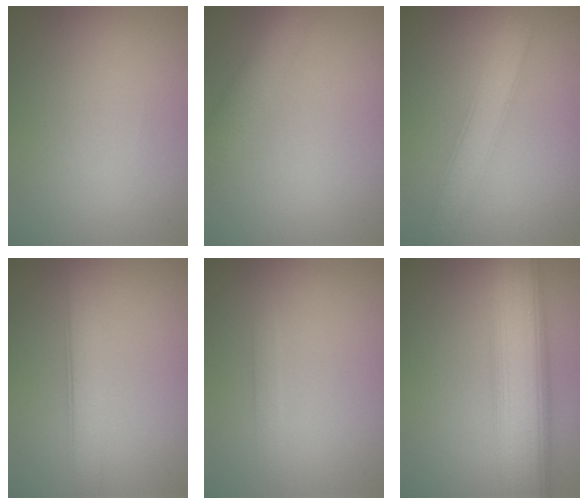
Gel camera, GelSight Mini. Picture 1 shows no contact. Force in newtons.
{"total": 4.1, "press": 4.1, "slide": 0.4}
{"total": 3.3, "press": 3.3, "slide": 0.2}
{"total": 2.7, "press": 2.7, "slide": 0.0}
{"total": 1.1, "press": 1.1, "slide": 0.1}
{"total": 9.6, "press": 9.6, "slide": 0.1}